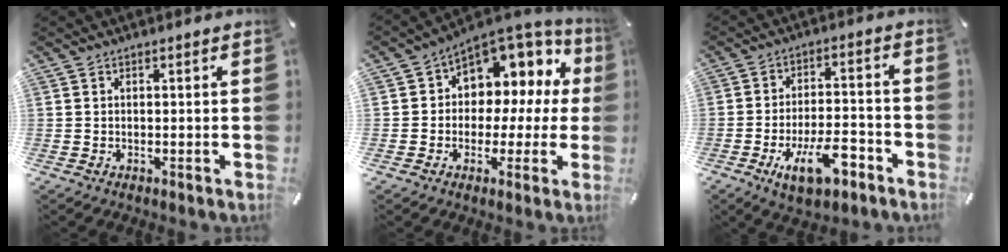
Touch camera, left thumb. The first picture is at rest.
{"total": 8.2, "force": [2.9, 7.0, 3.1], "torque": [-0.043, -0.045, 0.055]}
{"total": 13.2, "force": [-6.7, 5.9, 9.7], "torque": [-0.151, 0.028, -0.111]}